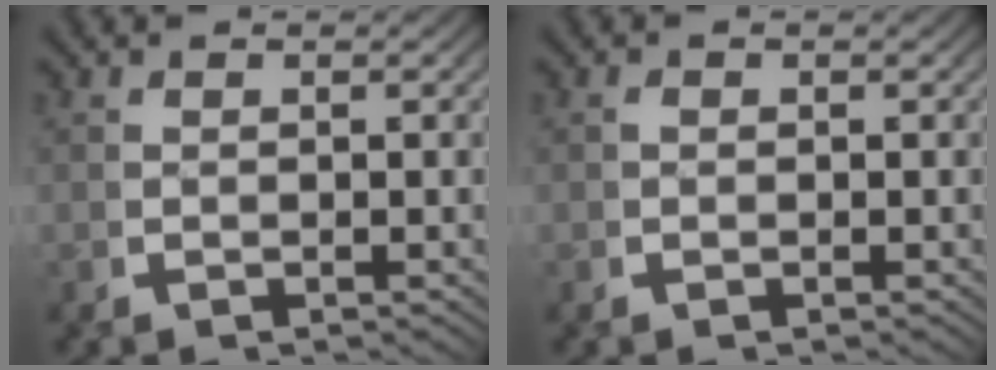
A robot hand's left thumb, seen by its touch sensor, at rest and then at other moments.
{"total": 0.0}